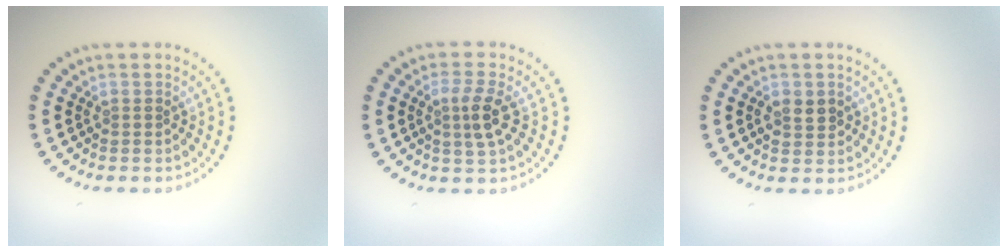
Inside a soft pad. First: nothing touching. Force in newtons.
{"total": 2.5, "press": 2.3, "slide": 1.0}
{"total": 1.8, "press": 1.8, "slide": 0.2}